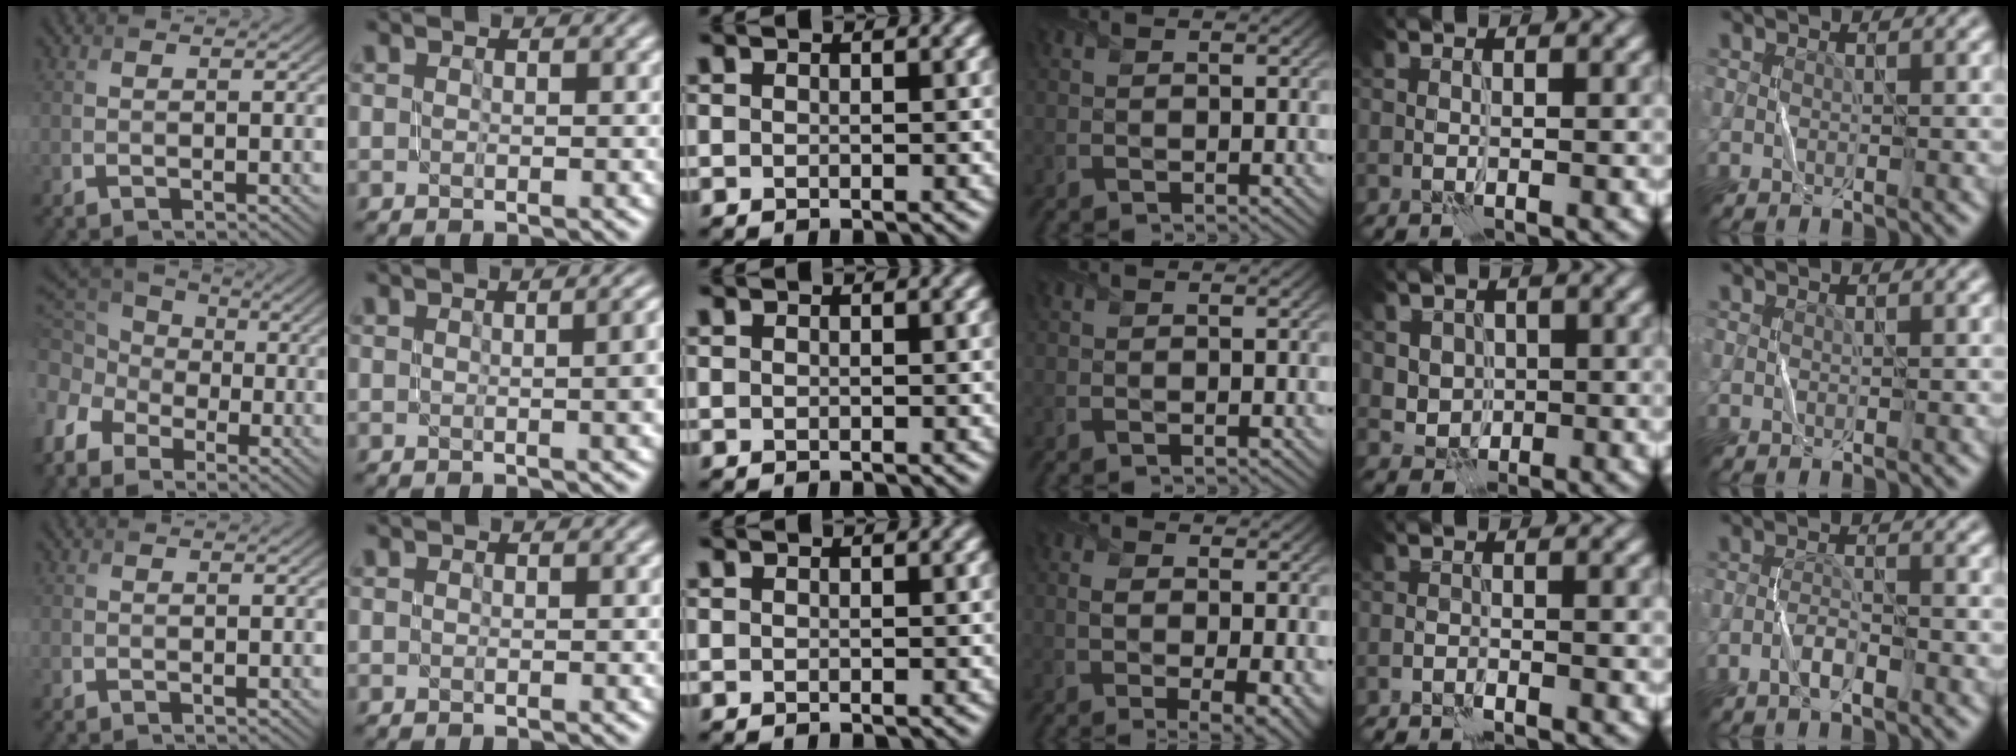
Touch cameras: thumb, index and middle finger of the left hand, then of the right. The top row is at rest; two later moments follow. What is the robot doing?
{"motion": "fold", "object": "shorts"}